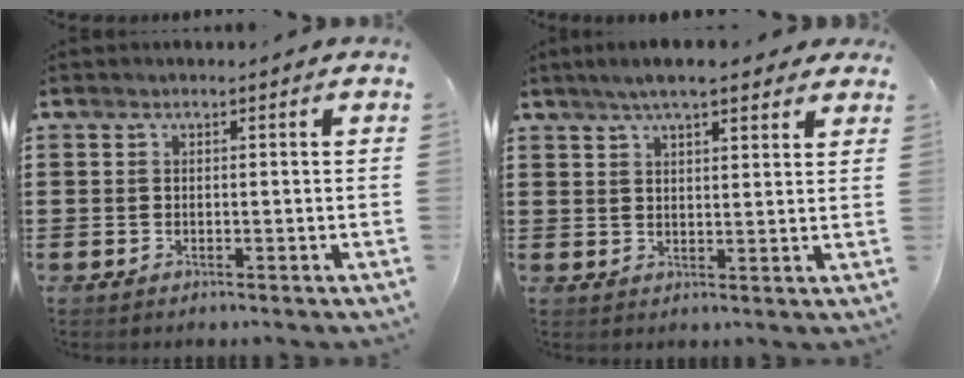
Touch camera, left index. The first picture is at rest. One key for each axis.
{"total": 5.5, "fx": 4.4, "fy": 1.1, "fz": 3.2, "tx": -0.071, "ty": 0.002, "tz": 0.078}